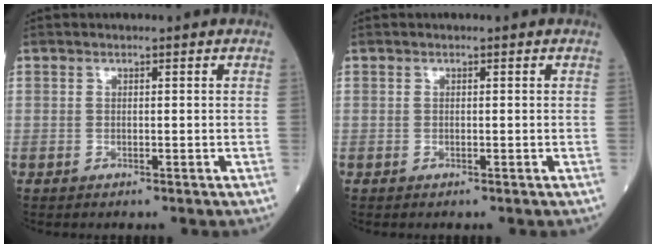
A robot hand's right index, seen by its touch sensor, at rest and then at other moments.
{"total": 0.0}